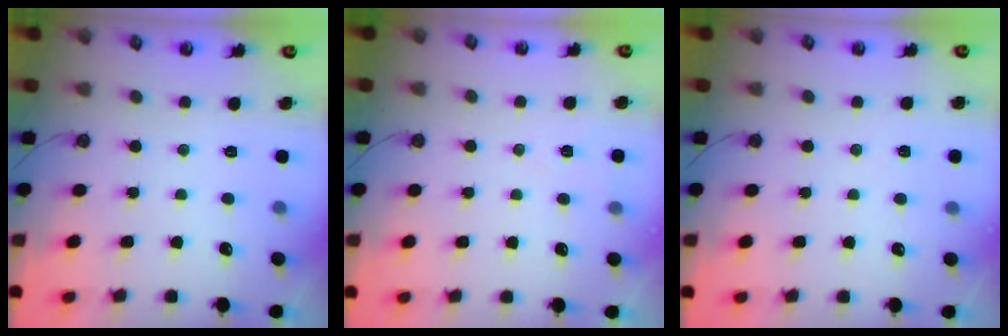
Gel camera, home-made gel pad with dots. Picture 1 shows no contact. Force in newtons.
{"total": 5.2, "press": 3.1, "slide": 4.2}
{"total": 3.5, "press": 1.6, "slide": 3.1}